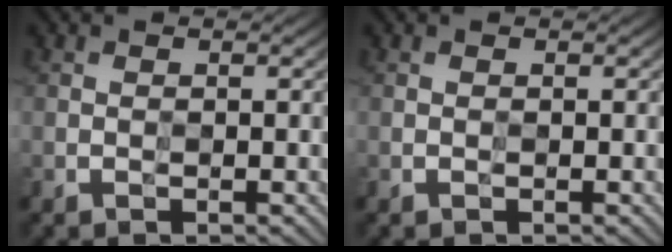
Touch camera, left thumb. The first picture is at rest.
{"total": 0.0}